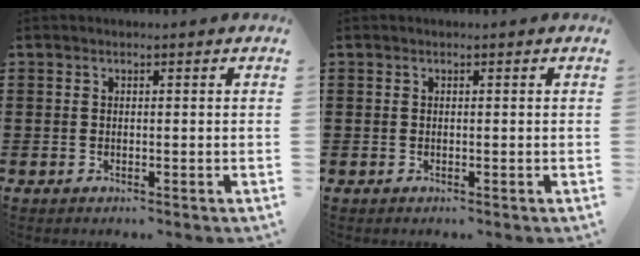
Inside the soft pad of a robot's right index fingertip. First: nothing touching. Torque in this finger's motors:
{"motor_torque": [-0.04, 0.06, 0.00, 0.00]}